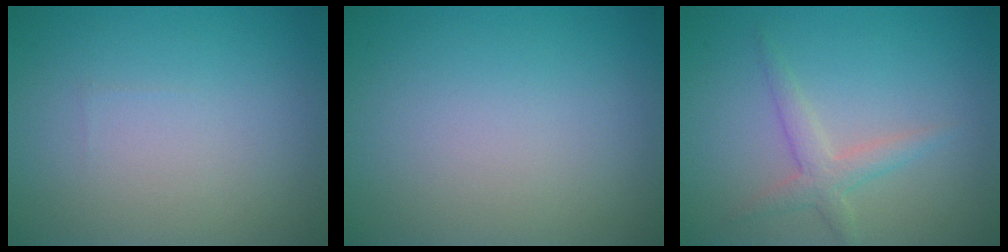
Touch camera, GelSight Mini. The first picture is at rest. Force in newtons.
{"total": 0.0}
{"total": 2.2, "press": 2.2, "slide": 0.1}